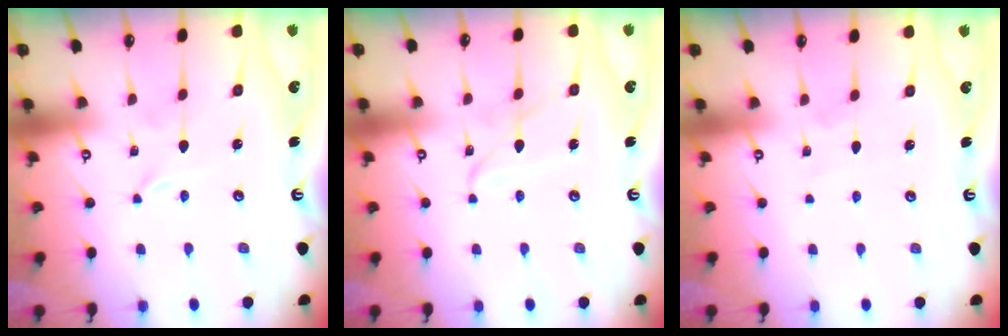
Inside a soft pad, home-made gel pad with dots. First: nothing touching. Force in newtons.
{"total": 3.9, "press": 3.9, "slide": 0.3}
{"total": 1.7, "press": 1.7, "slide": 0.2}